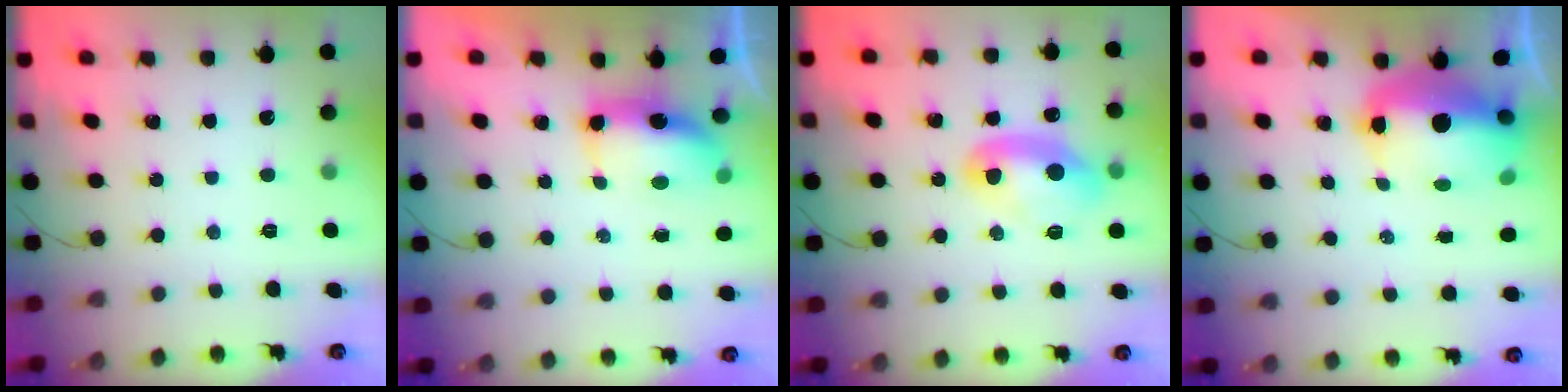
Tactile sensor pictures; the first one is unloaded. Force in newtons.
{"total": 7.0, "press": 6.7, "slide": 1.9}
{"total": 10.2, "press": 10.2, "slide": 0.9}
{"total": 14.3, "press": 13.9, "slide": 3.2}